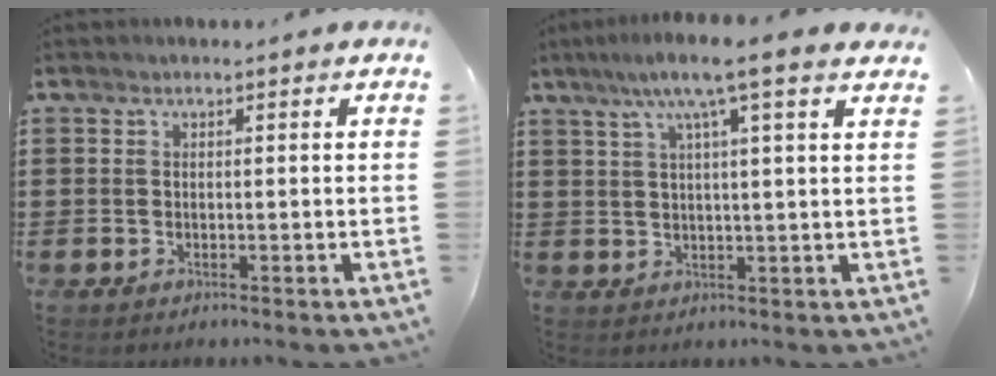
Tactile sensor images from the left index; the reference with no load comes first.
{"total": 6.9, "force": [4.3, 0.0, 5.4], "torque": [-0.119, -0.003, 0.069]}